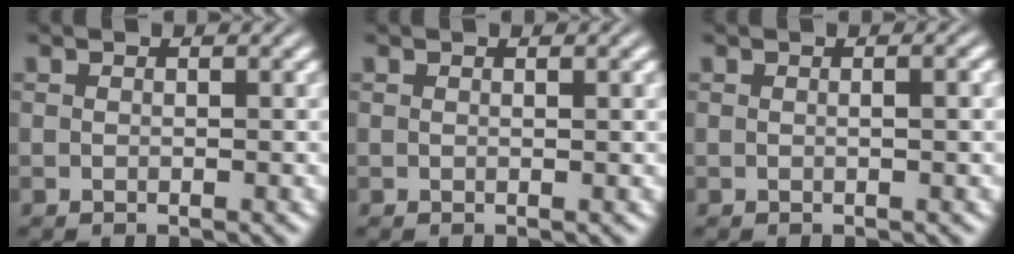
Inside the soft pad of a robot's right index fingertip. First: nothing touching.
{"total": 0.5, "force": [0.3, -0.3, 0.3], "torque": [-0.005, -0.001, 0.006]}
{"total": 0.8, "force": [0.0, -0.3, 0.7], "torque": [-0.011, 0.003, -0.001]}